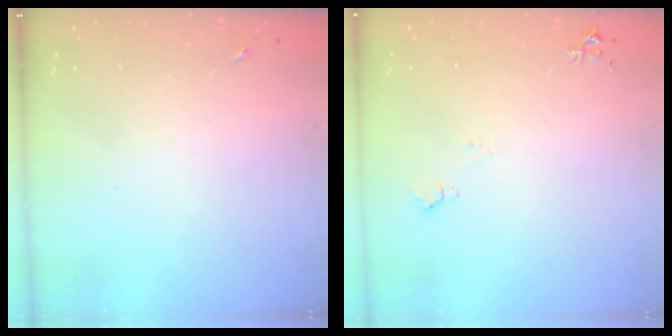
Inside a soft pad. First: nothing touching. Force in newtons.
{"total": 5.2, "press": 5.1, "slide": 1.1}